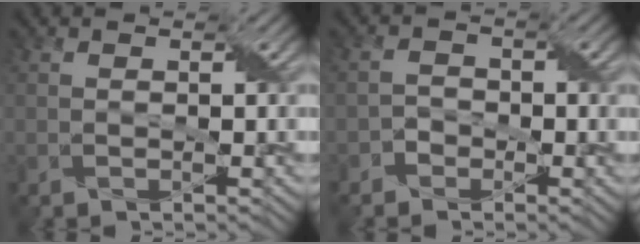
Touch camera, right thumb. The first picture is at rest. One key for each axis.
{"total": 1.9, "fx": -1.3, "fy": 1.3, "fz": 0.5, "tx": -0.008, "ty": 0.007, "tz": -0.028}